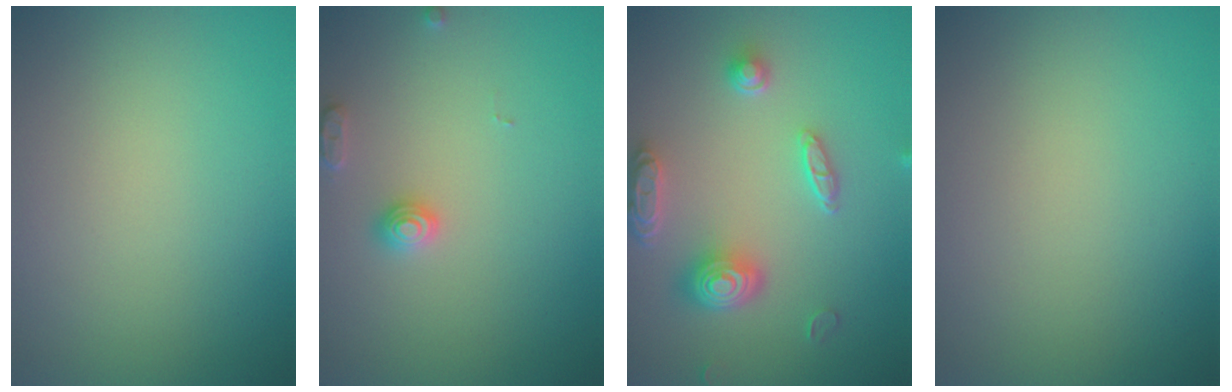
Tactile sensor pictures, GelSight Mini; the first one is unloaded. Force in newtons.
{"total": 1.7, "press": 1.7, "slide": 0.3}
{"total": 4.9, "press": 4.0, "slide": 2.8}
{"total": 0.0}